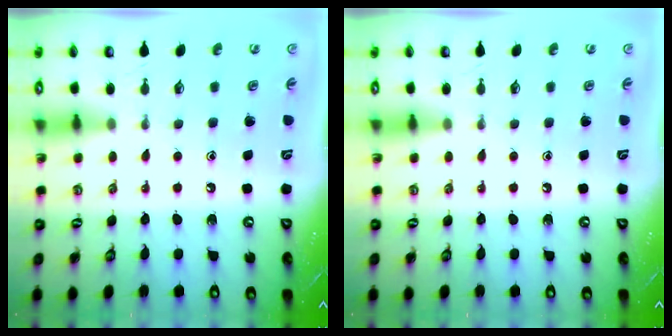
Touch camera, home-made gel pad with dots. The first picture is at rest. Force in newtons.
{"total": 0.0}